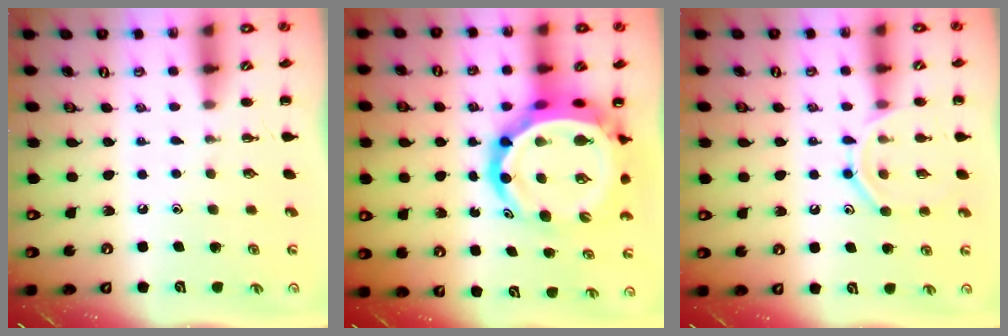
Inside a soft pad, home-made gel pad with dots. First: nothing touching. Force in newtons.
{"total": 14.7, "press": 14.1, "slide": 4.0}
{"total": 10.5, "press": 10.4, "slide": 1.1}